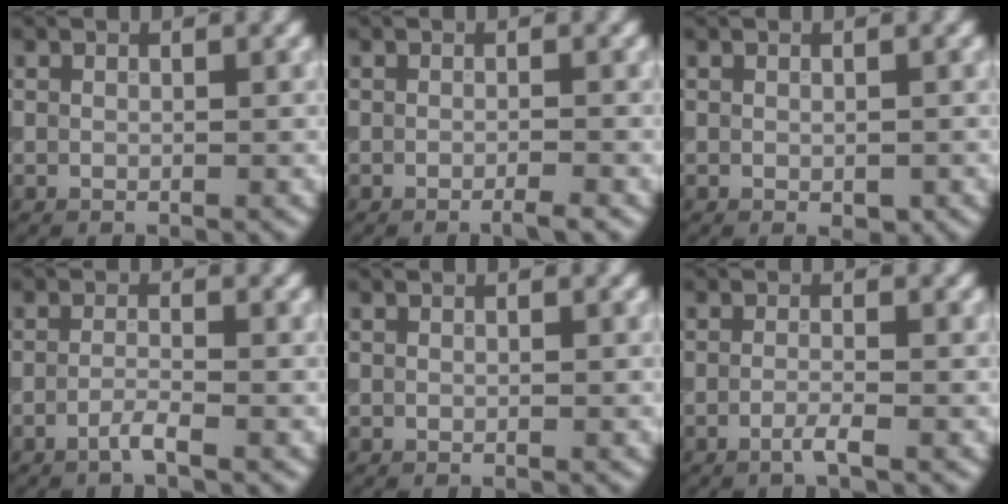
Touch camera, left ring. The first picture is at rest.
{"total": 1.2, "force": [-0.8, 0.1, 1.0], "torque": [-0.012, -0.005, -0.017]}
{"total": 0.9, "force": [-0.3, 0.5, 0.7], "torque": [-0.009, -0.004, 0.000]}
{"total": 1.4, "force": [-0.9, 0.1, 1.1], "torque": [-0.022, 0.003, -0.023]}
{"total": 0.0}
{"total": 1.3, "force": [-0.7, 0.2, 1.1], "torque": [-0.021, -0.001, -0.017]}